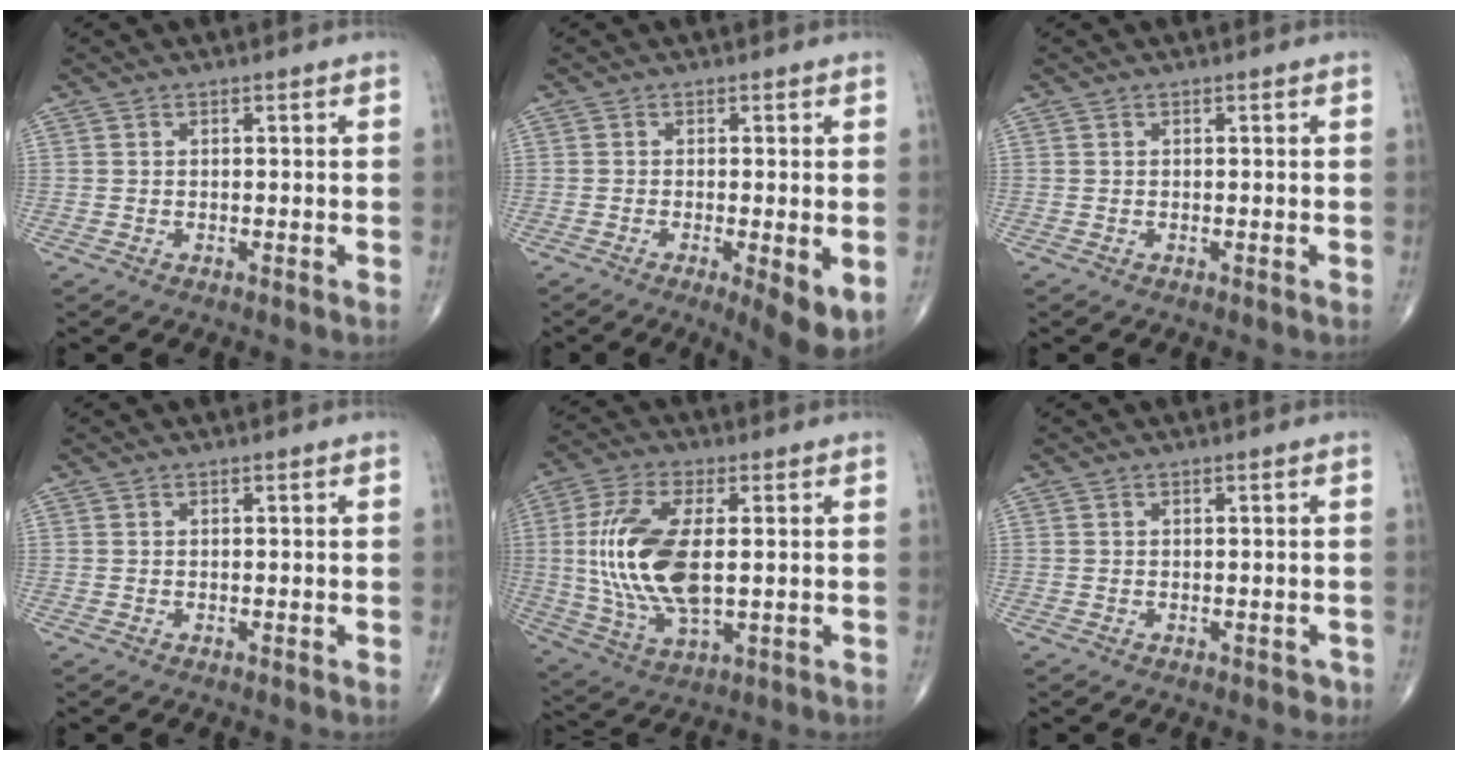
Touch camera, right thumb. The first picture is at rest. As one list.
[{"total": 6.9, "force": [-1.9, 1.6, 6.4], "torque": [-0.094, -0.019, -0.031]}, {"total": 0.0}, {"total": 0.0}, {"total": 17.1, "force": [1.0, 7.8, 15.1], "torque": [-0.318, -0.009, 0.025]}, {"total": 0.9, "force": [-0.4, 0.7, 0.4], "torque": [0.002, 0.008, -0.002]}]